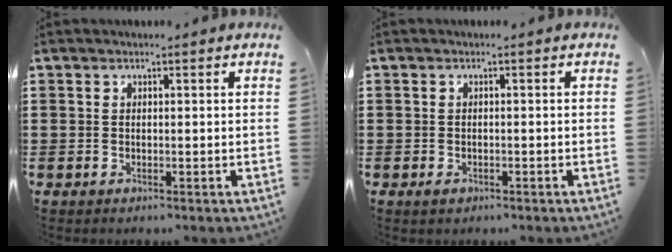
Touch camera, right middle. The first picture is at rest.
{"total": 0.8, "force": [-0.5, 0.5, 0.3], "torque": [-0.008, -0.002, -0.010]}